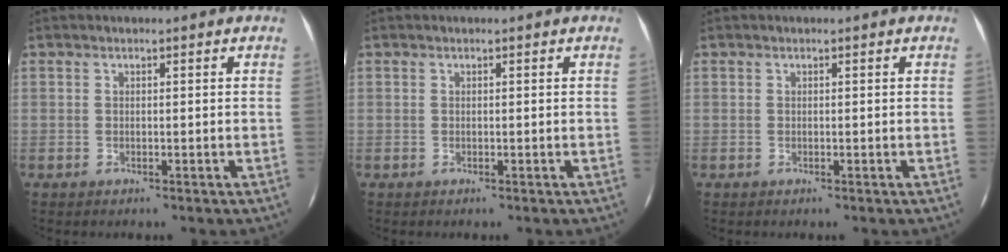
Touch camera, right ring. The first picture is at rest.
{"total": 0.0}
{"total": 0.0}